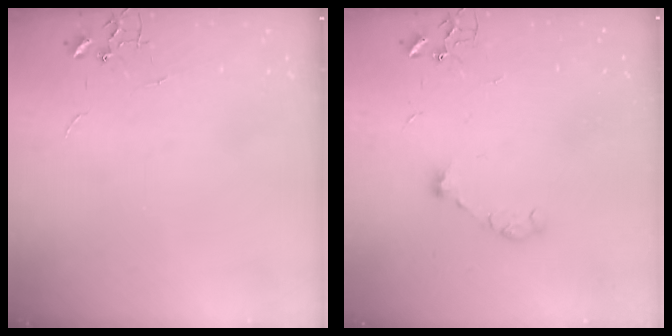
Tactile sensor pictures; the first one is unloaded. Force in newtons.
{"total": 7.9, "press": 7.8, "slide": 1.5}